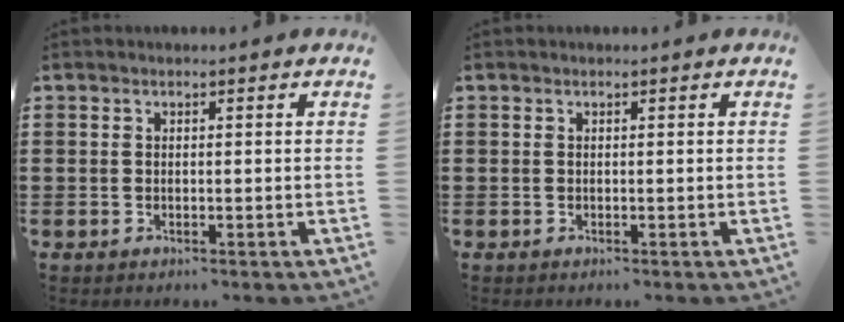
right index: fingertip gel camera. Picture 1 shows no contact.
{"total": 0.0}